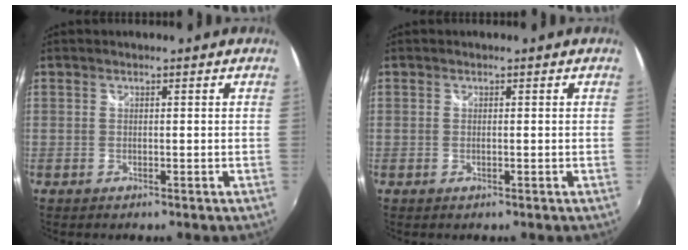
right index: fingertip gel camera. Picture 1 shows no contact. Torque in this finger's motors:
{"motor_torque": [0.38, 0.32, 0.10, 0.01]}